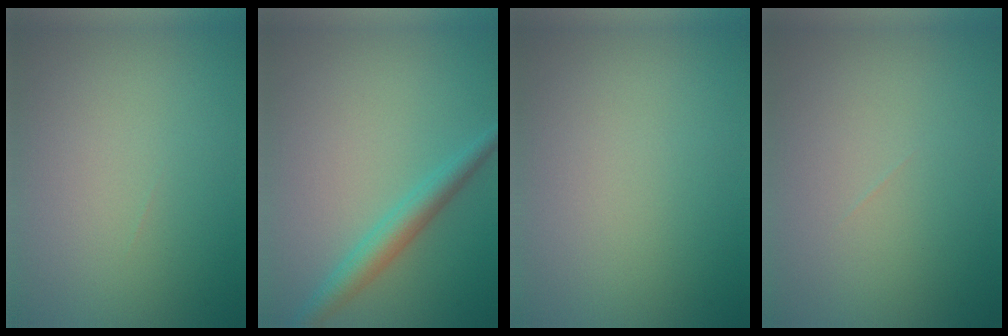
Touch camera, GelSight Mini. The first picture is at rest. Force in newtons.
{"total": 2.9, "press": 2.9, "slide": 0.1}
{"total": 0.0}
{"total": 0.0}